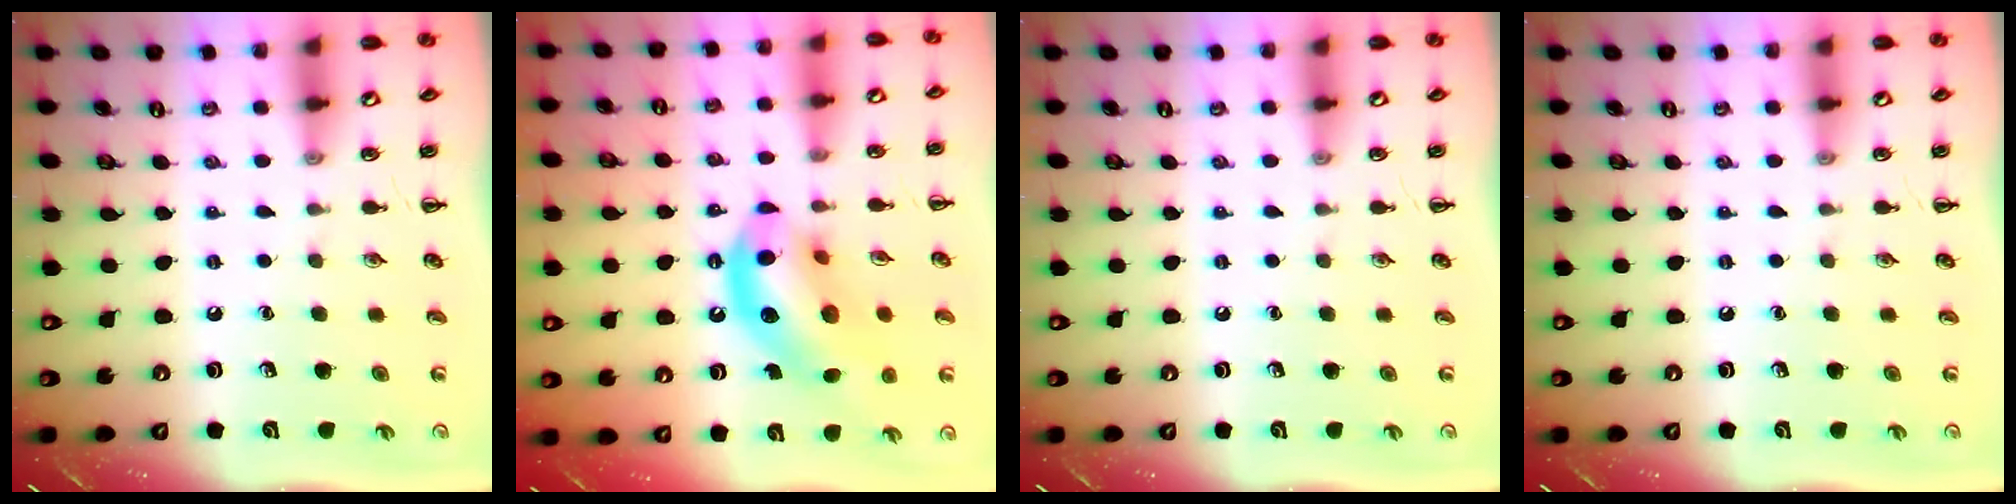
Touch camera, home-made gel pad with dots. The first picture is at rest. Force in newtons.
{"total": 16.1, "press": 15.7, "slide": 3.6}
{"total": 0.0}
{"total": 0.0}